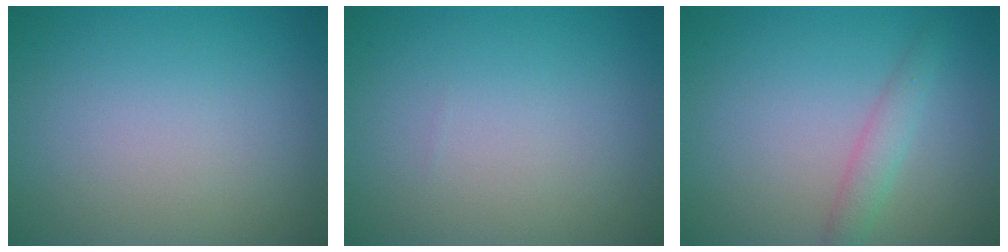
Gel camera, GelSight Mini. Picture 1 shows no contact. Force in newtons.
{"total": 0.0}
{"total": 1.9, "press": 1.9, "slide": 0.0}